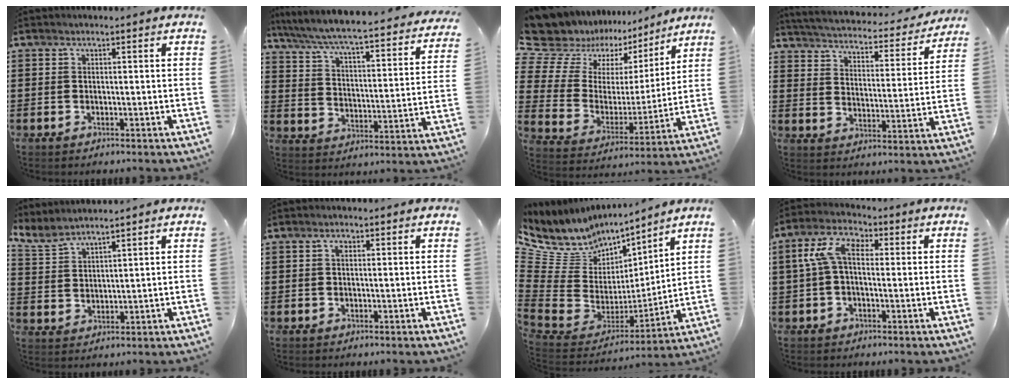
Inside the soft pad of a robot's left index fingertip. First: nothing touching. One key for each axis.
{"total": 4.4, "fx": 3.9, "fy": -0.3, "fz": 1.8, "tx": -0.058, "ty": -0.044, "tz": 0.056}
{"total": 9.0, "fx": 7.1, "fy": 5.5, "fz": 1.0, "tx": -0.075, "ty": -0.050, "tz": 0.126}
{"total": 2.9, "fx": 2.9, "fy": -0.1, "fz": 0.5, "tx": -0.030, "ty": -0.030, "tz": 0.039}
{"total": 4.1, "fx": 3.8, "fy": 0.9, "fz": 1.2, "tx": -0.039, "ty": -0.013, "tz": 0.069}
{"total": 1.3, "fx": 0.4, "fy": 0.8, "fz": 0.9, "tx": -0.020, "ty": 0.006, "tz": 0.006}
{"total": 7.2, "fx": 5.3, "fy": 4.9, "fz": 0.4, "tx": -0.069, "ty": -0.061, "tz": 0.098}
{"total": 7.4, "fx": 0.5, "fy": 4.0, "fz": 6.2, "tx": -0.140, "ty": 0.012, "tz": 0.001}